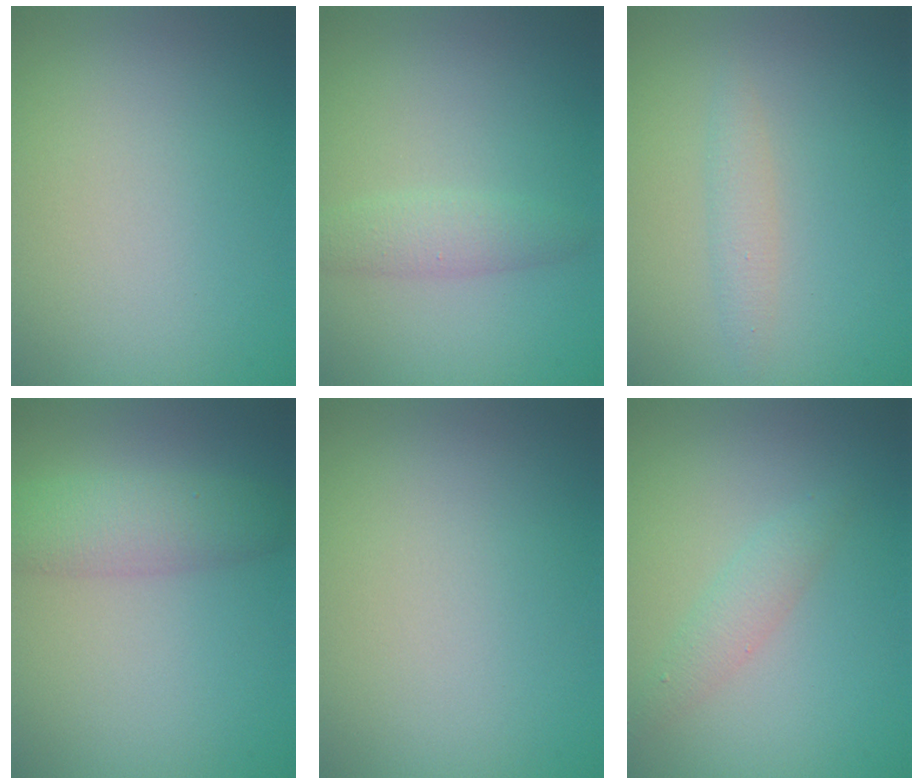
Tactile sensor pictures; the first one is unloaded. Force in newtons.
{"total": 2.0, "press": 2.0, "slide": 0.1}
{"total": 1.3, "press": 1.3, "slide": 0.1}
{"total": 4.0, "press": 4.0, "slide": 0.0}
{"total": 0.0}
{"total": 1.6, "press": 1.6, "slide": 0.1}